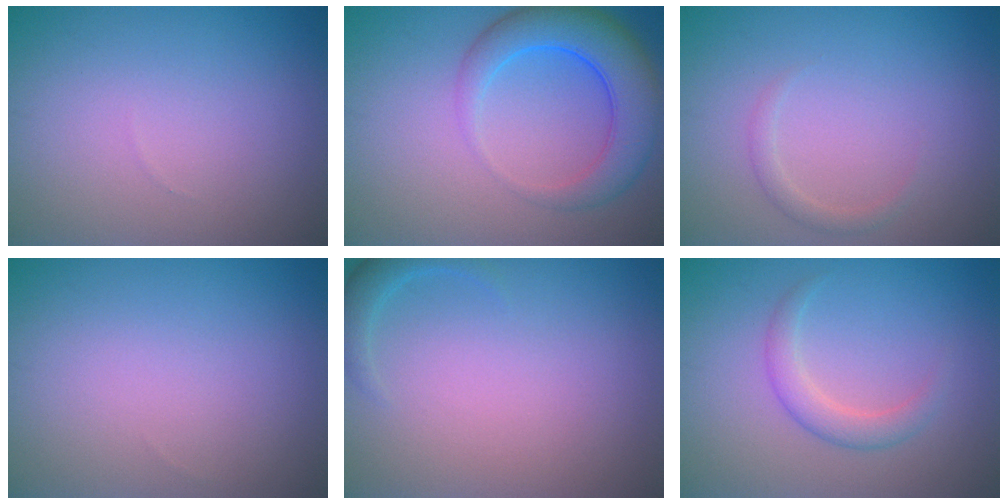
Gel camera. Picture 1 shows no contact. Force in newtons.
{"total": 6.2, "press": 6.2, "slide": 0.4}
{"total": 1.0, "press": 1.0, "slide": 0.1}
{"total": 0.0}
{"total": 1.5, "press": 1.5, "slide": 0.0}
{"total": 2.3, "press": 2.3, "slide": 0.2}